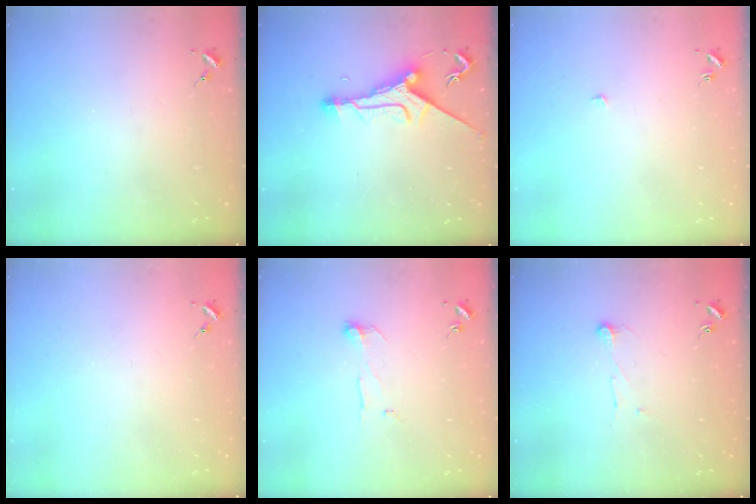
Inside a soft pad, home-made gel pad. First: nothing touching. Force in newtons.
{"total": 10.0, "press": 9.9, "slide": 0.7}
{"total": 2.3, "press": 2.3, "slide": 0.1}
{"total": 0.0}
{"total": 6.7, "press": 6.7, "slide": 0.1}
{"total": 6.0, "press": 5.9, "slide": 0.7}